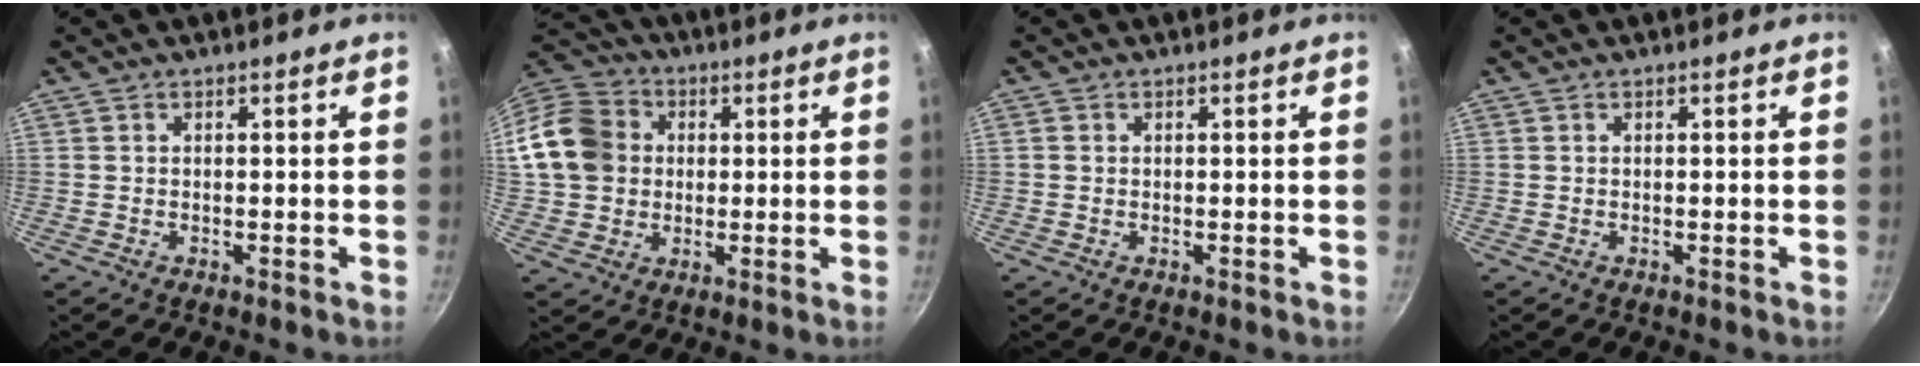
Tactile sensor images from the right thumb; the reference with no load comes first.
{"total": 15.1, "force": [1.5, 13.0, 7.6], "torque": [-0.128, 0.029, 0.019]}
{"total": 0.6, "force": [0.0, 0.6, 0.2], "torque": [-0.003, 0.002, -0.001]}
{"total": 0.0}